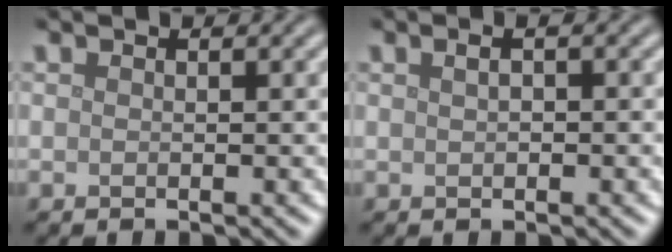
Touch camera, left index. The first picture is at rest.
{"total": 1.6, "force": [0.6, 0.7, 1.3], "torque": [-0.018, 0.003, 0.002]}